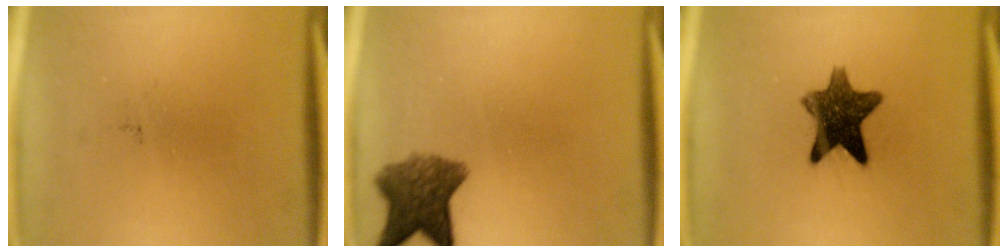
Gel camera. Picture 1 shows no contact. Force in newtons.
{"total": 7.1}
{"total": 10.6}